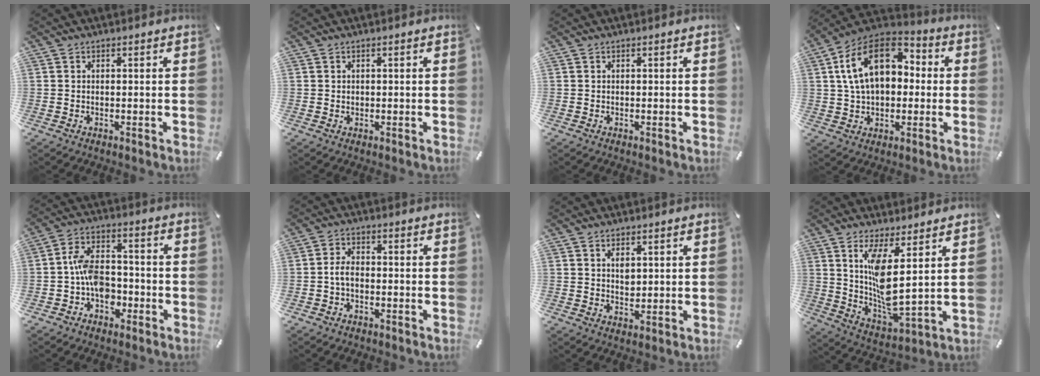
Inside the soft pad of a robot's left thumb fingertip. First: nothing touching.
{"total": 0.6, "force": [0.1, 0.5, 0.2], "torque": [-0.004, 0.003, 0.001]}
{"total": 0.0}
{"total": 17.7, "force": [4.2, 11.7, 12.6], "torque": [-0.245, -0.002, 0.071]}
{"total": 9.8, "force": [-2.9, 7.2, 6.1], "torque": [-0.109, 0.027, -0.050]}
{"total": 4.4, "force": [-1.0, 3.0, 3.0], "torque": [-0.062, 0.010, -0.022]}
{"total": 3.0, "force": [1.2, 2.1, 1.8], "torque": [-0.024, -0.002, 0.018]}
{"total": 11.4, "force": [4.7, 3.1, 9.9], "torque": [-0.198, -0.041, 0.086]}